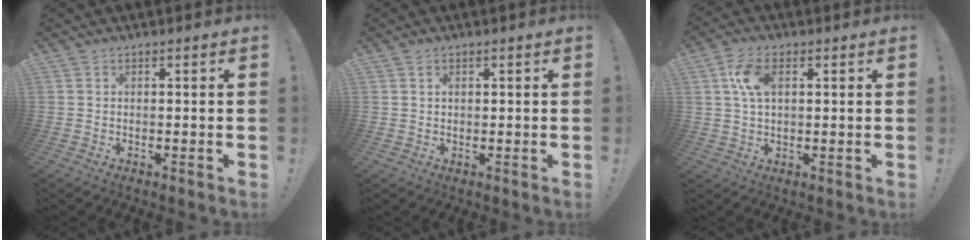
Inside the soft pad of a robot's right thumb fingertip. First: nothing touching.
{"total": 1.0, "force": [0.5, 0.8, 0.4], "torque": [-0.009, 0.002, 0.009]}
{"total": 8.1, "force": [2.2, 4.5, 6.3], "torque": [-0.117, 0.005, 0.040]}